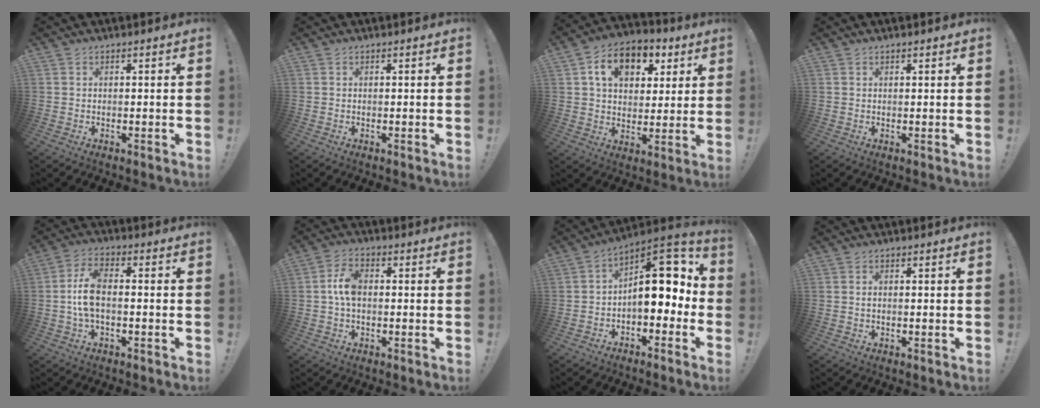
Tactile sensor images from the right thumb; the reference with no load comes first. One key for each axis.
{"total": 0.0}
{"total": 13.0, "fx": 5.7, "fy": 9.2, "fz": 7.2, "tx": -0.108, "ty": -0.015, "tz": 0.105}
{"total": 0.6, "fx": 0.5, "fy": 0.0, "fz": 0.2, "tx": -0.001, "ty": -0.001, "tz": 0.009}
{"total": 8.6, "fx": -0.8, "fy": 3.9, "fz": 7.6, "tx": -0.160, "ty": 0.005, "tz": -0.011}
{"total": 6.4, "fx": 0.1, "fy": 3.7, "fz": 5.2, "tx": -0.098, "ty": 0.008, "tz": 0.001}
{"total": 15.1, "fx": 1.3, "fy": 8.3, "fz": 12.5, "tx": -0.156, "ty": -0.009, "tz": 0.030}
{"total": 0.5, "fx": -0.1, "fy": 0.3, "fz": 0.4, "tx": -0.017, "ty": 0.006, "tz": -0.001}